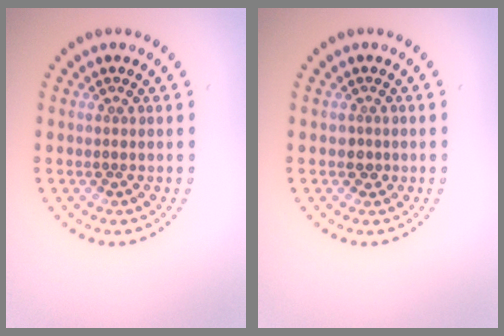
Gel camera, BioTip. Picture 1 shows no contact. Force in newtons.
{"total": 0.9, "press": 0.8, "slide": 0.4}